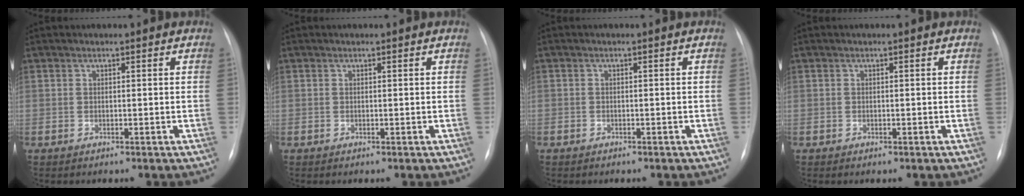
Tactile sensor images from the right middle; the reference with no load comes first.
{"total": 0.0}
{"total": 0.7, "force": [-0.4, 0.5, 0.0], "torque": [-0.007, 0.003, -0.007]}
{"total": 0.0}